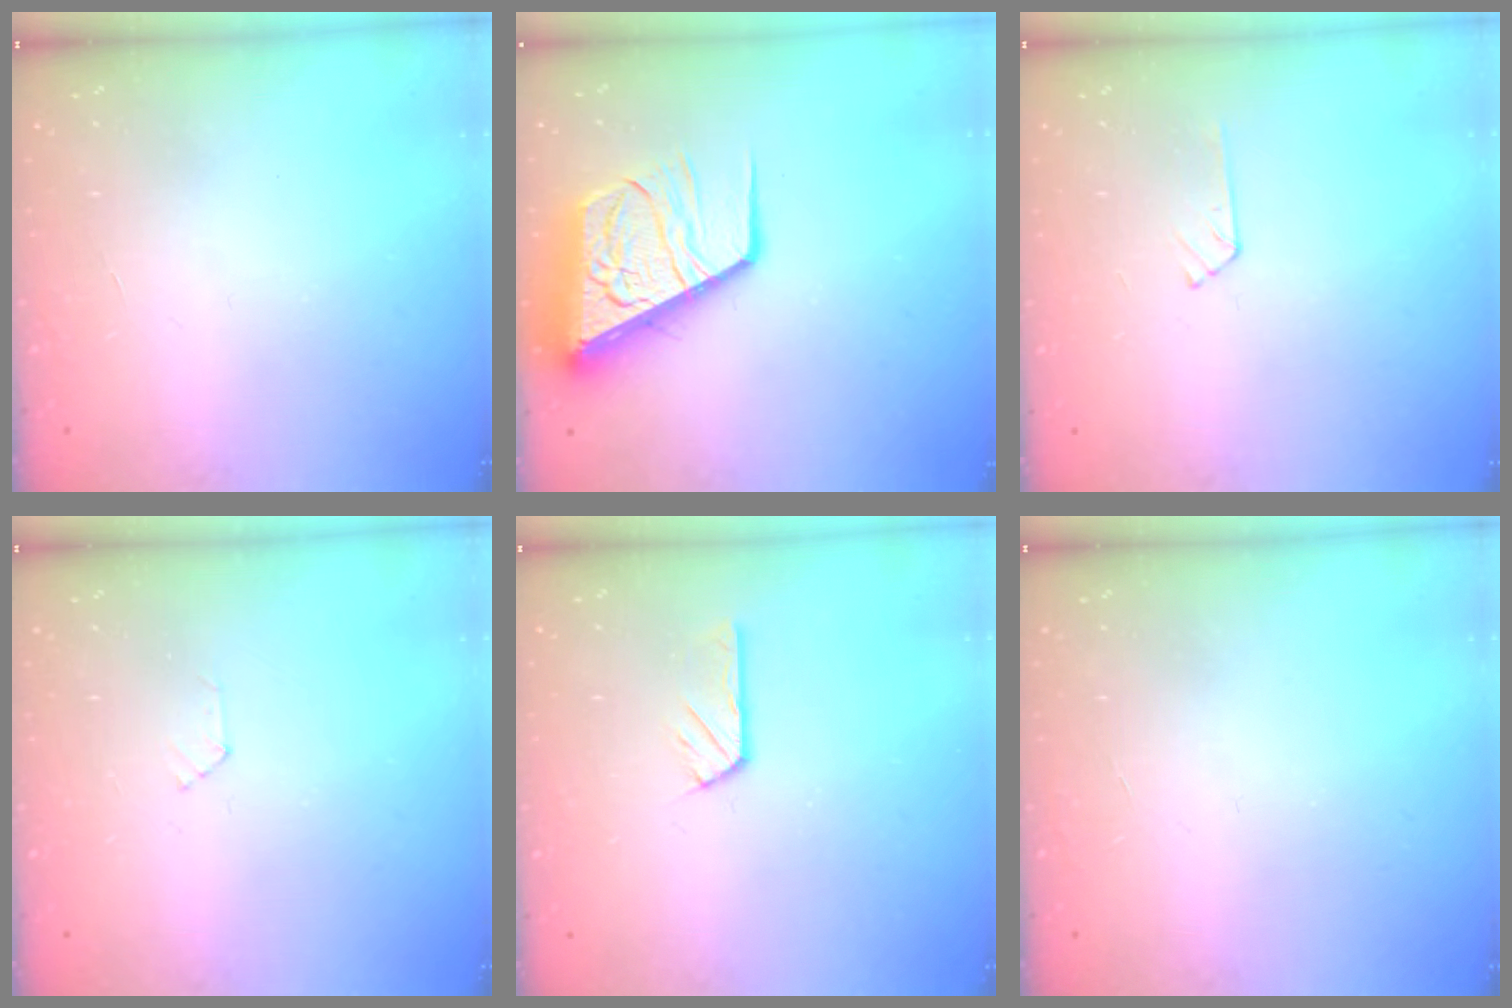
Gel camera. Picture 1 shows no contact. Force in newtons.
{"total": 14.1, "press": 14.1, "slide": 1.4}
{"total": 2.8, "press": 2.8, "slide": 0.3}
{"total": 2.3, "press": 2.3, "slide": 0.3}
{"total": 3.1, "press": 3.1, "slide": 0.1}
{"total": 0.0}